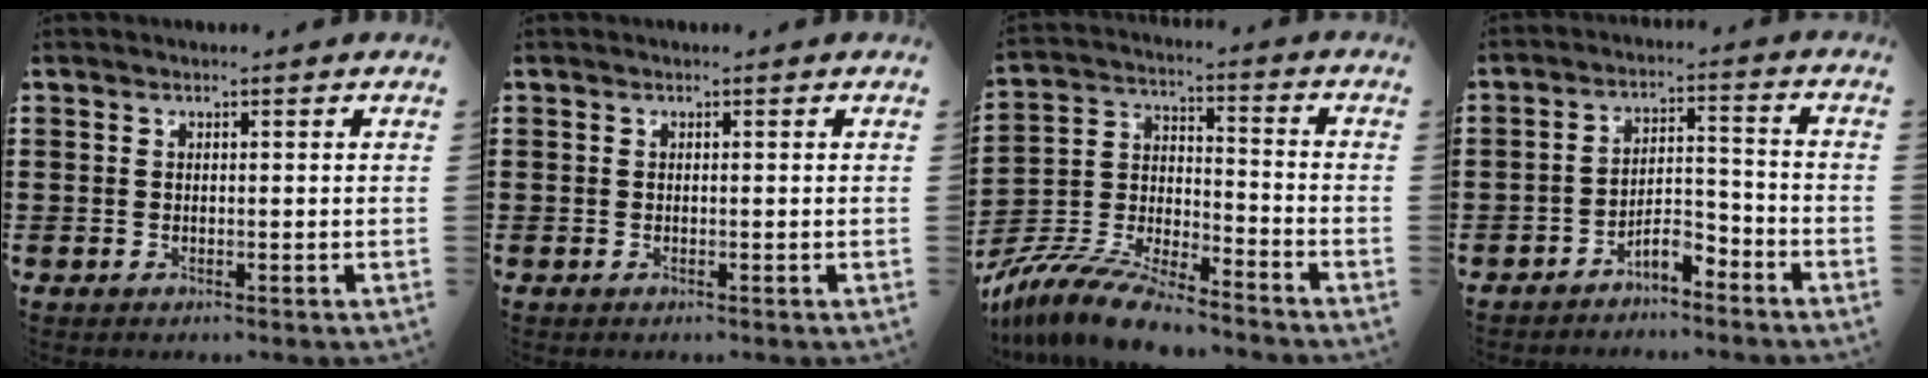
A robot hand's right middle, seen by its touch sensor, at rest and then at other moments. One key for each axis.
{"total": 0.0}
{"total": 10.8, "fx": -9.9, "fy": 1.4, "fz": 3.9, "tx": -0.088, "ty": 0.018, "tz": -0.202}
{"total": 5.1, "fx": -4.4, "fy": 1.3, "fz": 2.0, "tx": -0.034, "ty": 0.013, "tz": -0.087}